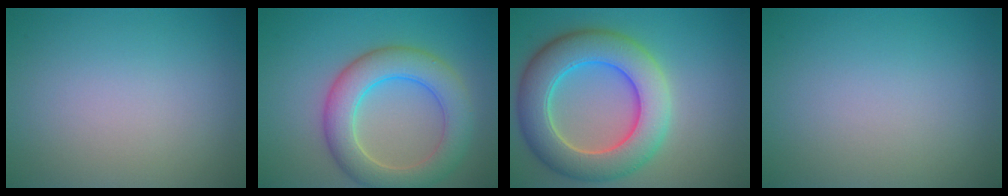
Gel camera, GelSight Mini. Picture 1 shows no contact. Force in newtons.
{"total": 6.5, "press": 6.5, "slide": 0.3}
{"total": 8.9, "press": 8.9, "slide": 0.4}
{"total": 0.0}